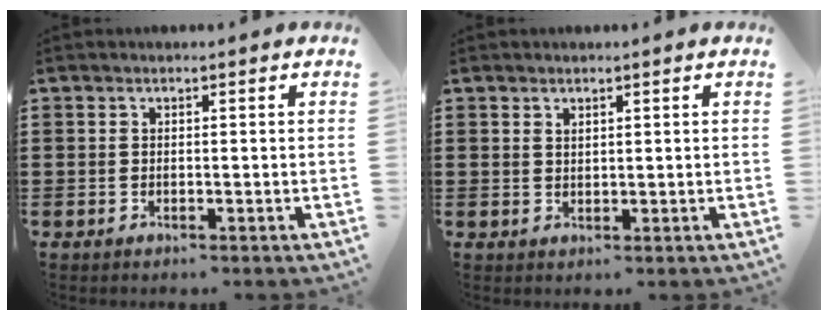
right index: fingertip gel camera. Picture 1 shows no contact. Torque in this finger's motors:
{"motor_torque": [-1.01, 1.11, -0.08, -0.01]}